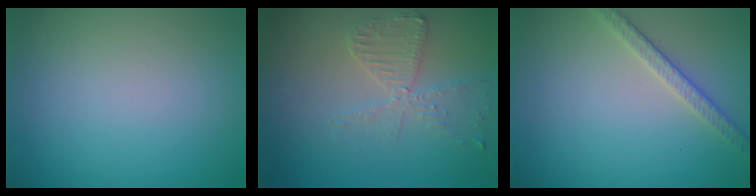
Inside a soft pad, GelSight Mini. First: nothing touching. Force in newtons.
{"total": 3.5, "press": 3.0, "slide": 1.8}
{"total": 2.6, "press": 2.5, "slide": 0.8}